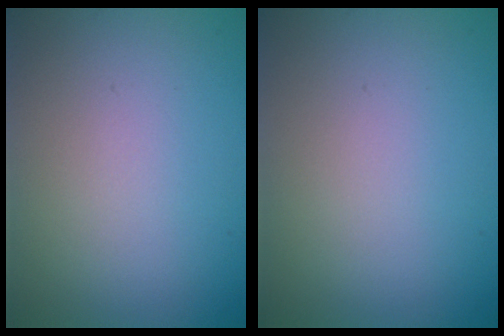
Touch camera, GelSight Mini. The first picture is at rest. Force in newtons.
{"total": 0.0}